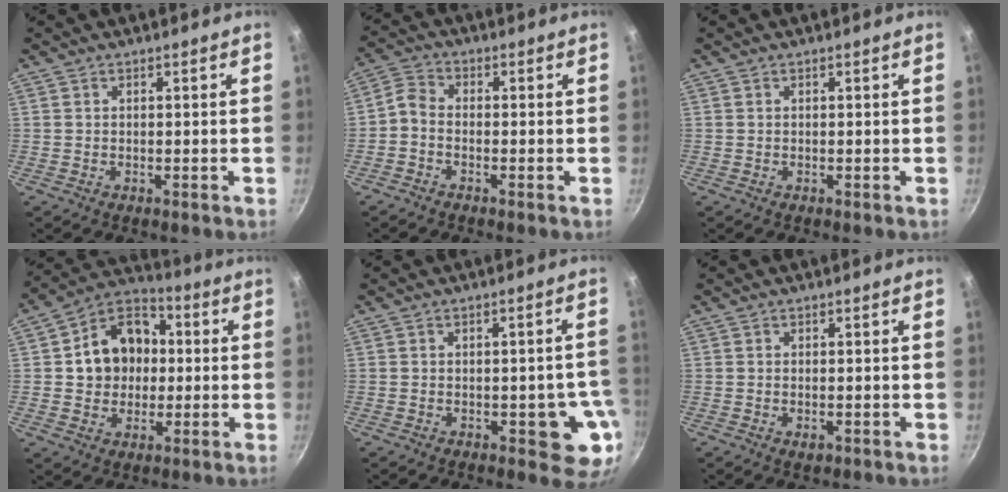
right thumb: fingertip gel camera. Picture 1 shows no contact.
{"total": 3.3, "force": [-1.6, 2.0, 2.1], "torque": [-0.054, 0.023, -0.047]}
{"total": 0.0}
{"total": 13.9, "force": [1.0, 11.4, 7.9], "torque": [-0.095, 0.024, 0.002]}
{"total": 8.7, "force": [-2.5, 4.0, 7.3], "torque": [-0.038, 0.009, -0.029]}
{"total": 1.6, "force": [-0.6, 0.9, 1.2], "torque": [-0.019, -0.001, -0.010]}